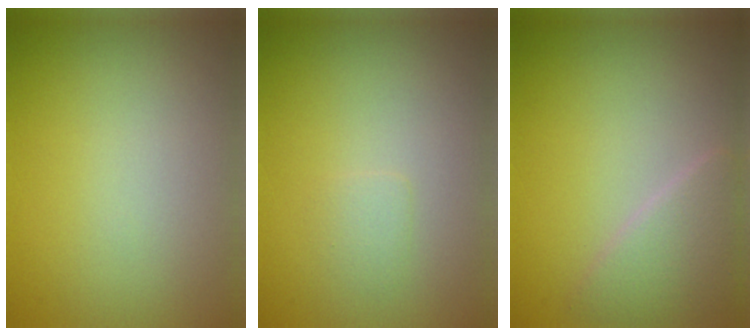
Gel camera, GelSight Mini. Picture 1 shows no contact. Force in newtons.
{"total": 0.8, "press": 0.8, "slide": 0.0}
{"total": 2.8, "press": 2.8, "slide": 0.3}